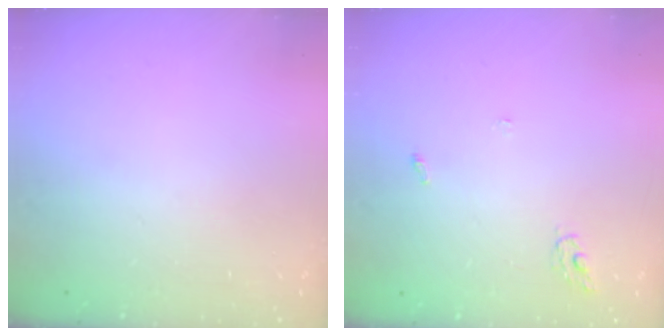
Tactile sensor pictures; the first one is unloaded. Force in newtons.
{"total": 3.3, "press": 3.3, "slide": 0.2}